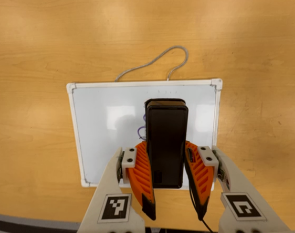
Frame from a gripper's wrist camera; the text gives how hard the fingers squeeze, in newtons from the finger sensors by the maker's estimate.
{"total": 10.5, "left": 8.3, "right": 12.8}